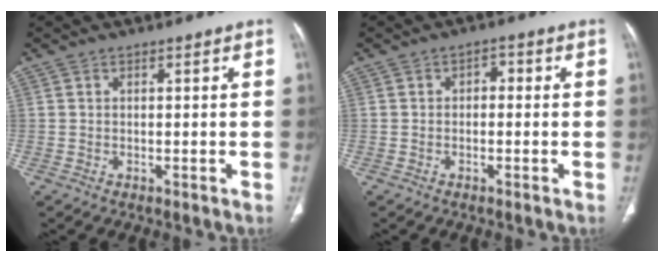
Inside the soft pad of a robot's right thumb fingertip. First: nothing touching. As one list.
[{"total": 2.0, "force": [-0.1, 1.3, 1.4], "torque": [-0.011, 0.009, -0.009]}]